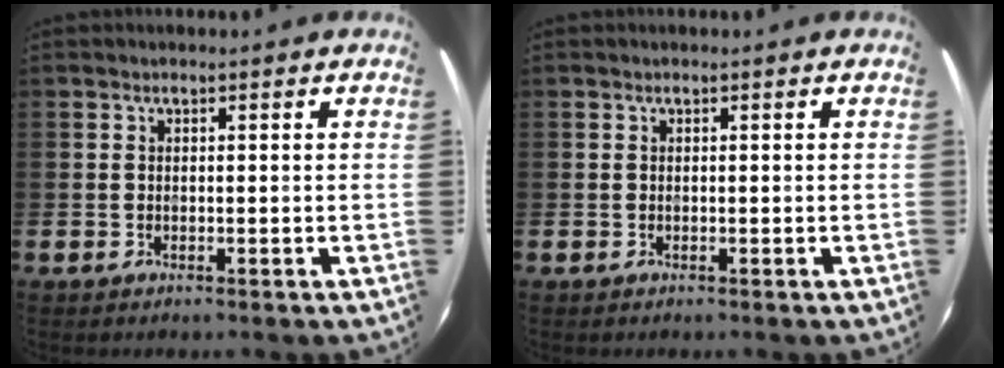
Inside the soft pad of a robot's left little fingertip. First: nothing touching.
{"total": 0.0}